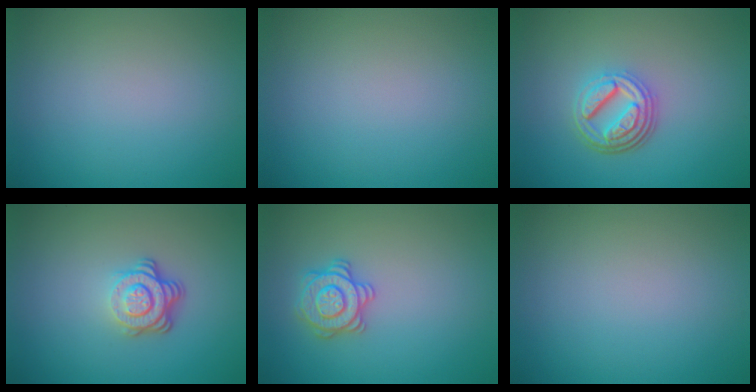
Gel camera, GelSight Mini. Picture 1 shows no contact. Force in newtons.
{"total": 0.0}
{"total": 4.7, "press": 3.5, "slide": 3.1}
{"total": 3.9, "press": 2.7, "slide": 2.8}
{"total": 2.9, "press": 2.9, "slide": 0.1}
{"total": 0.0}